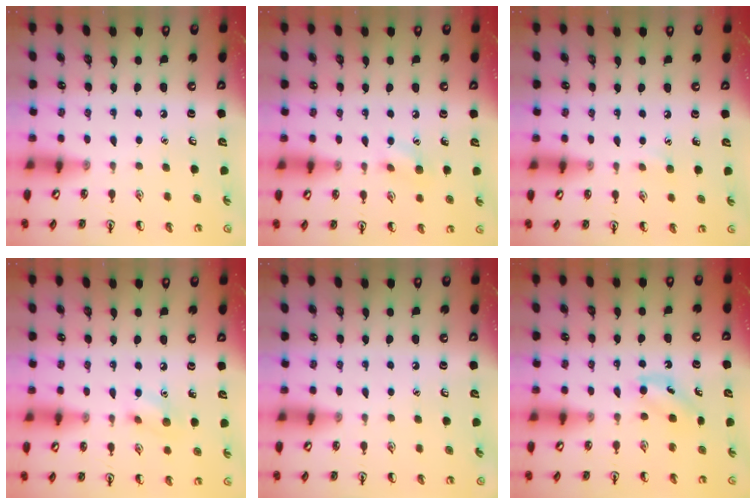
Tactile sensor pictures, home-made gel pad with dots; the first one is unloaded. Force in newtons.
{"total": 6.6, "press": 6.4, "slide": 1.5}
{"total": 3.8, "press": 3.6, "slide": 1.0}
{"total": 7.7, "press": 7.5, "slide": 1.8}
{"total": 0.0}
{"total": 3.8, "press": 3.6, "slide": 1.4}